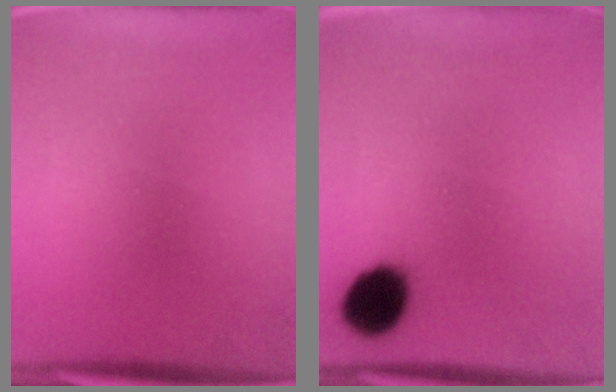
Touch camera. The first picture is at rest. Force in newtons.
{"total": 10.3}